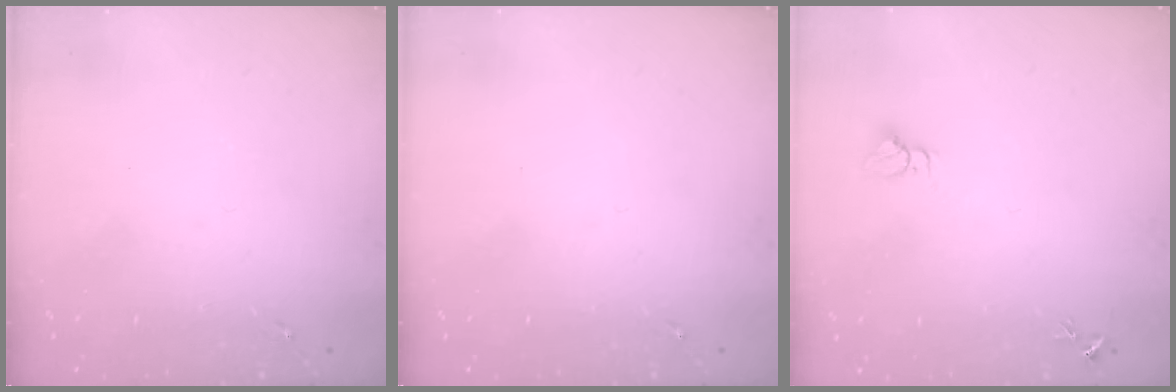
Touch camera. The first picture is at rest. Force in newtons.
{"total": 0.0}
{"total": 2.7, "press": 2.7, "slide": 0.1}